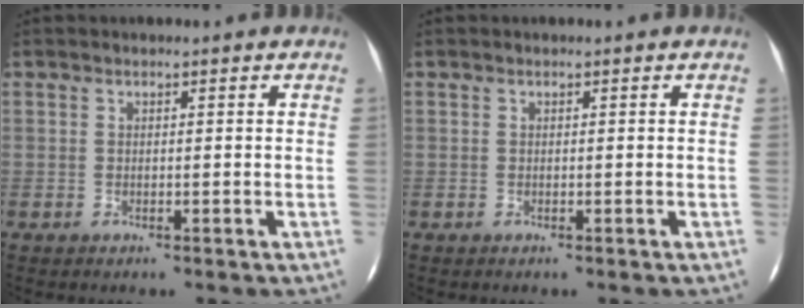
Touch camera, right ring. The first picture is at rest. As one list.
[{"total": 0.0}]